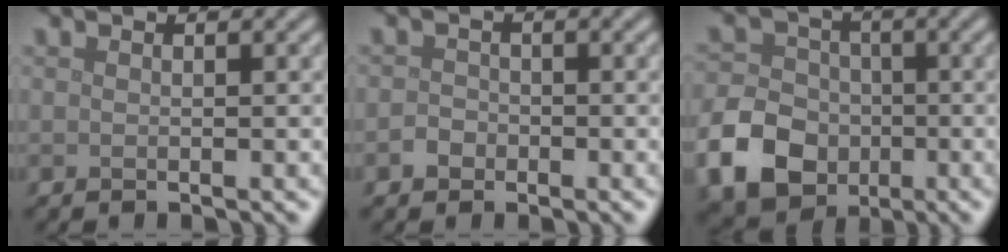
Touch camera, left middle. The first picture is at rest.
{"total": 1.3, "force": [-0.6, 1.1, 0.4], "torque": [-0.001, 0.002, -0.014]}
{"total": 9.0, "force": [-3.5, 7.0, 4.3], "torque": [-0.092, -0.017, -0.084]}